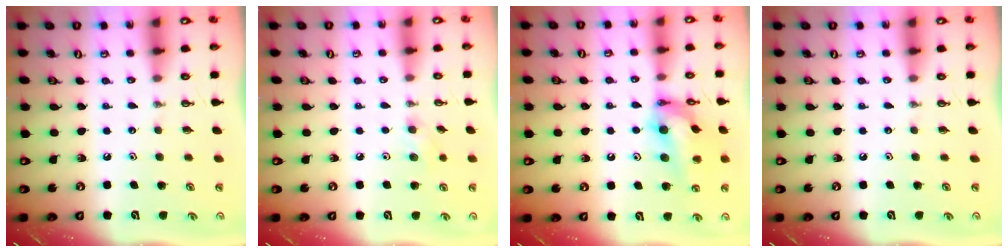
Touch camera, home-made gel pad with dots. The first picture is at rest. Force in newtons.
{"total": 7.2, "press": 6.8, "slide": 2.1}
{"total": 15.6, "press": 15.5, "slide": 1.8}
{"total": 0.0}